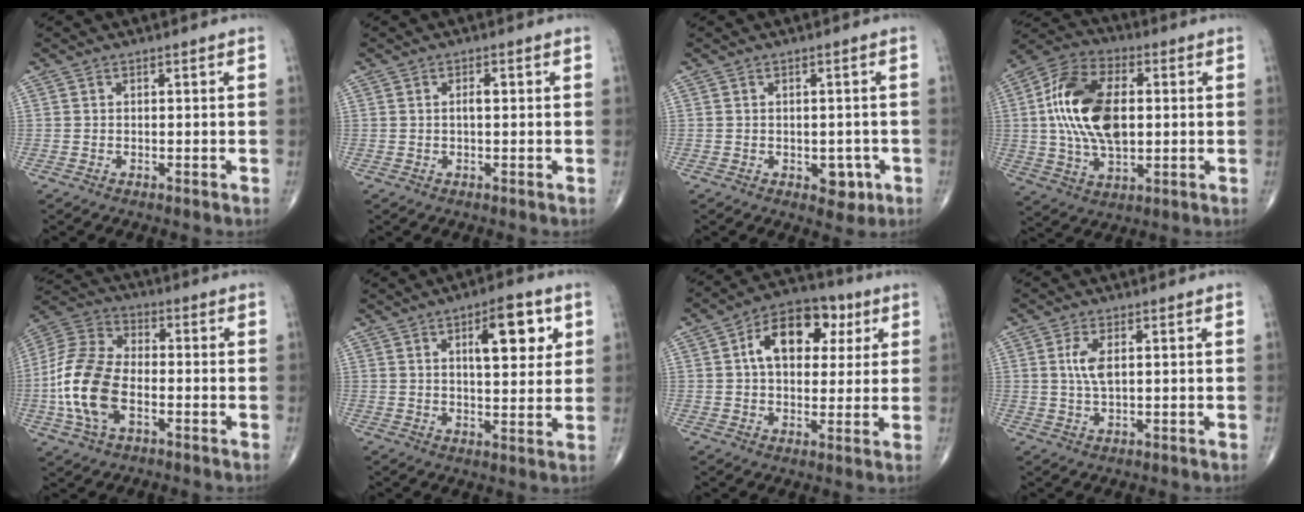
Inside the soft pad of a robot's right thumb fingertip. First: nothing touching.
{"total": 1.6, "force": [0.3, 0.6, 1.5], "torque": [-0.028, 0.002, 0.004]}
{"total": 4.0, "force": [-1.4, 2.6, 2.7], "torque": [-0.005, 0.004, -0.011]}
{"total": 18.2, "force": [1.6, 10.3, 14.9], "torque": [-0.282, 0.013, 0.028]}
{"total": 15.1, "force": [-3.5, 8.6, 11.9], "torque": [-0.252, 0.023, -0.071]}
{"total": 10.8, "force": [4.1, 4.2, 9.0], "torque": [-0.103, -0.017, 0.059]}
{"total": 13.8, "force": [4.0, 8.9, 9.8], "torque": [-0.120, 0.012, 0.056]}
{"total": 4.1, "force": [1.0, 1.6, 3.7], "torque": [-0.082, -0.002, 0.022]}